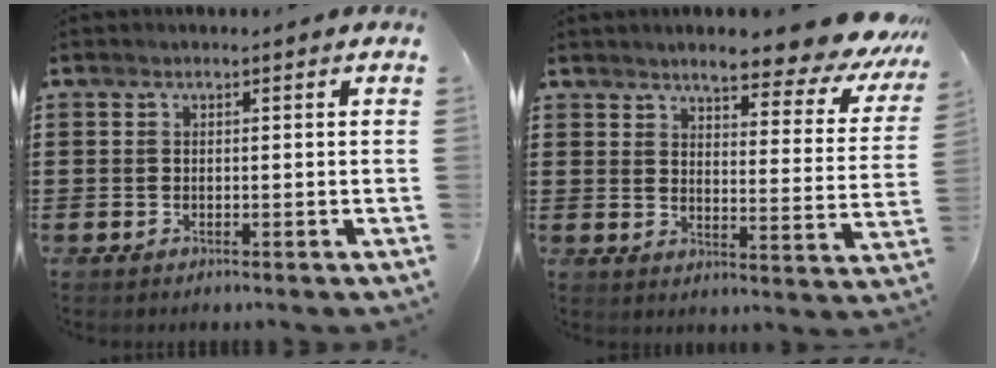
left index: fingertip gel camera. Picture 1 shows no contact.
{"total": 7.5, "force": [6.5, 0.6, 3.7], "torque": [-0.074, -0.041, 0.108]}